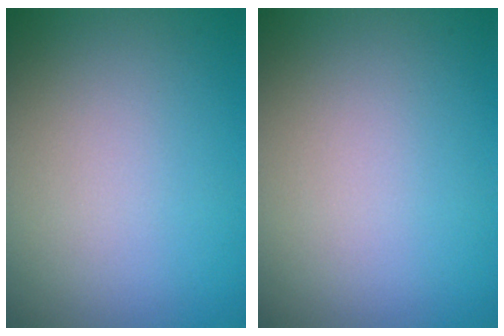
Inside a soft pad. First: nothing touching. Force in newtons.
{"total": 0.0}